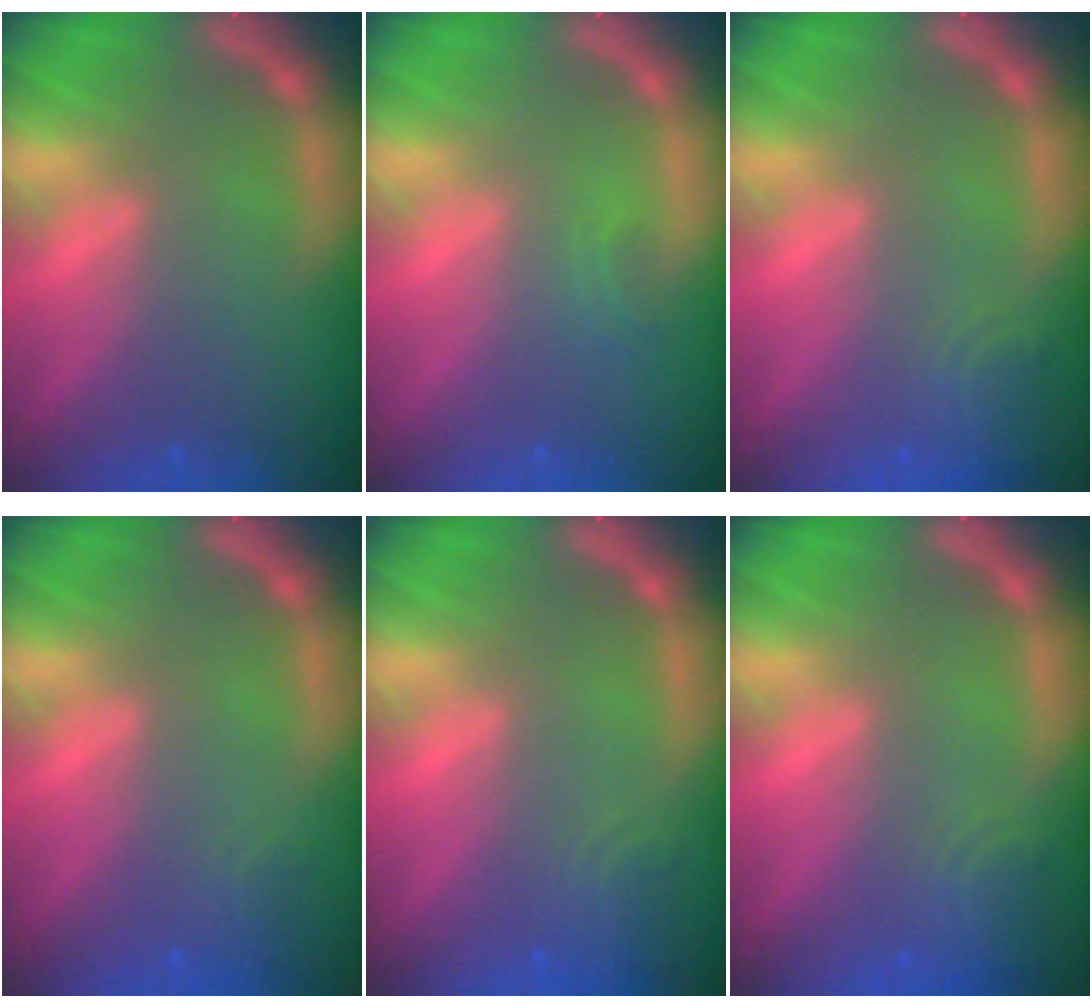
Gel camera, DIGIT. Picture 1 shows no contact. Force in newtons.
{"total": 0.9}
{"total": 2.9}
{"total": 1.4}
{"total": 2.4}
{"total": 2.9}